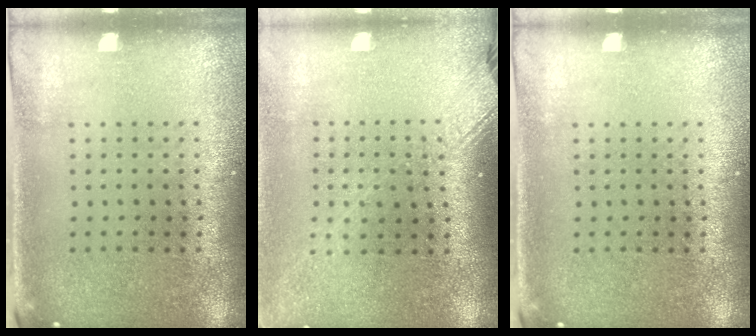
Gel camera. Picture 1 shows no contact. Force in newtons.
{"total": 1.8, "press": 1.4, "slide": 1.0}
{"total": 0.0}